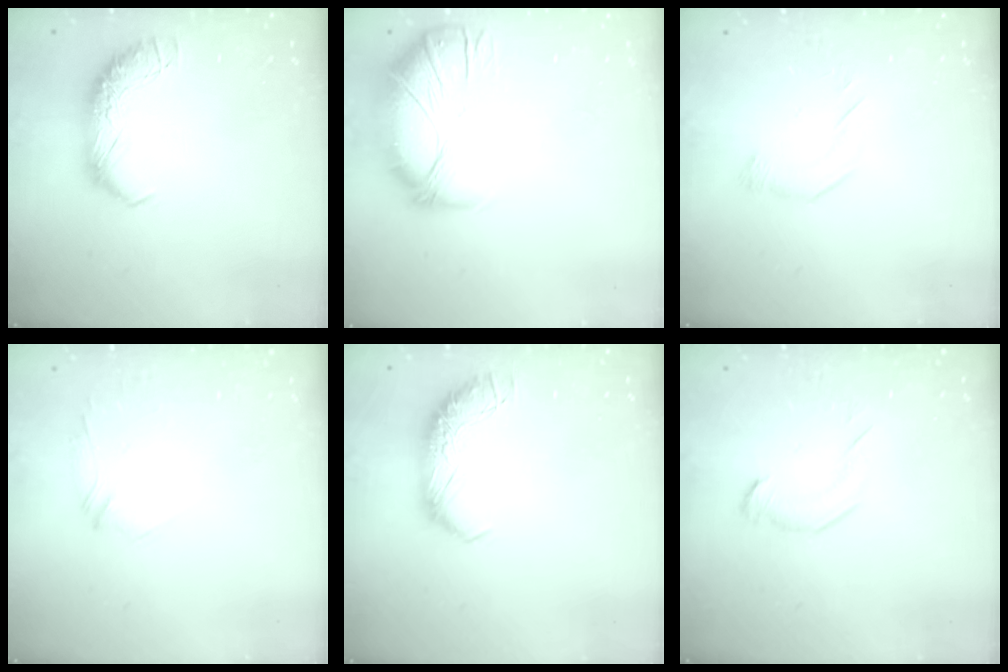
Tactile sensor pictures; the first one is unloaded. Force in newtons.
{"total": 2.6, "press": 1.0, "slide": 2.4}
{"total": 6.1, "press": 6.1, "slide": 0.6}
{"total": 5.9, "press": 5.7, "slide": 1.3}
{"total": 0.0}
{"total": 4.8, "press": 4.7, "slide": 0.5}